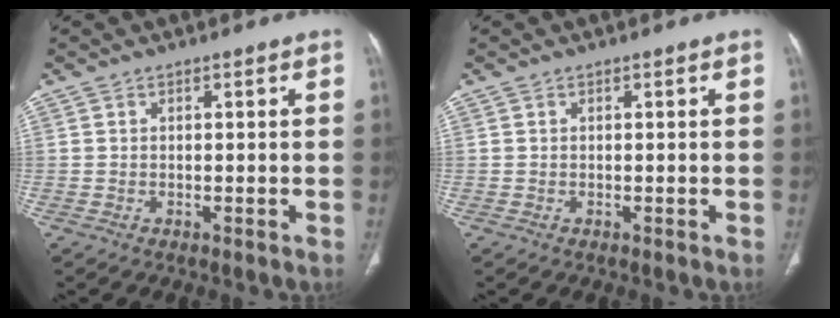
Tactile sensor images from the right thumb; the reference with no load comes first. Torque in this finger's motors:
{"motor_torque": [-0.15, 0.18, -0.12, 0.08, -0.01]}